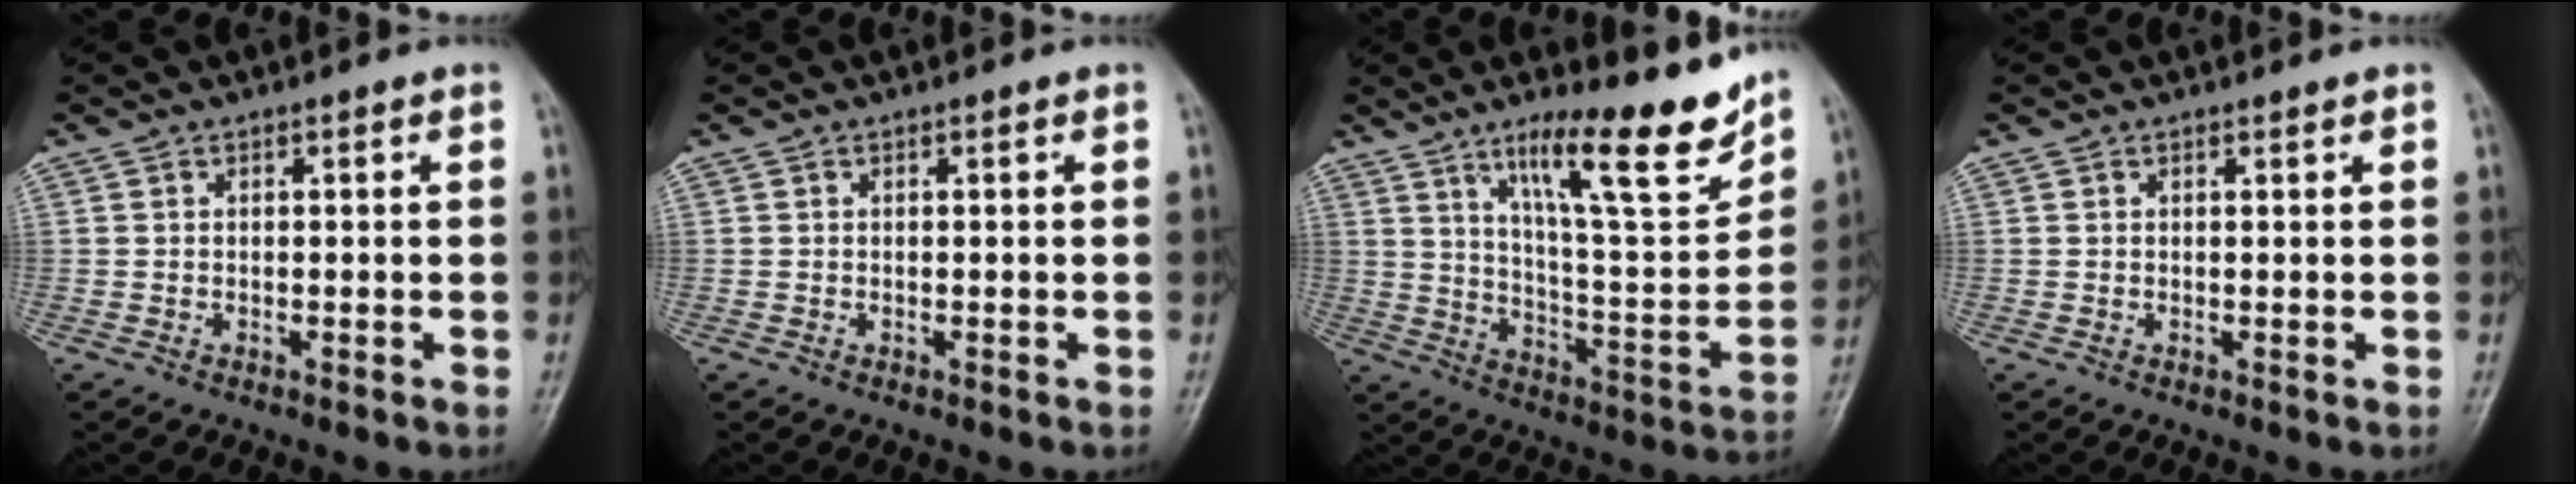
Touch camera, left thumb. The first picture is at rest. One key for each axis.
{"total": 0.0}
{"total": 18.1, "fx": 12.3, "fy": 3.4, "fz": 12.9, "tx": -0.171, "ty": -0.077, "tz": 0.203}
{"total": 0.6, "fx": 0.5, "fy": 0.1, "fz": 0.4, "tx": -0.007, "ty": -0.003, "tz": 0.007}